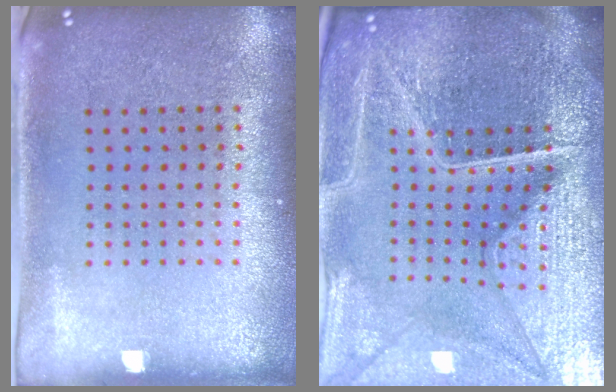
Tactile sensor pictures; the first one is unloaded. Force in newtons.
{"total": 6.7, "press": 5.9, "slide": 3.1}